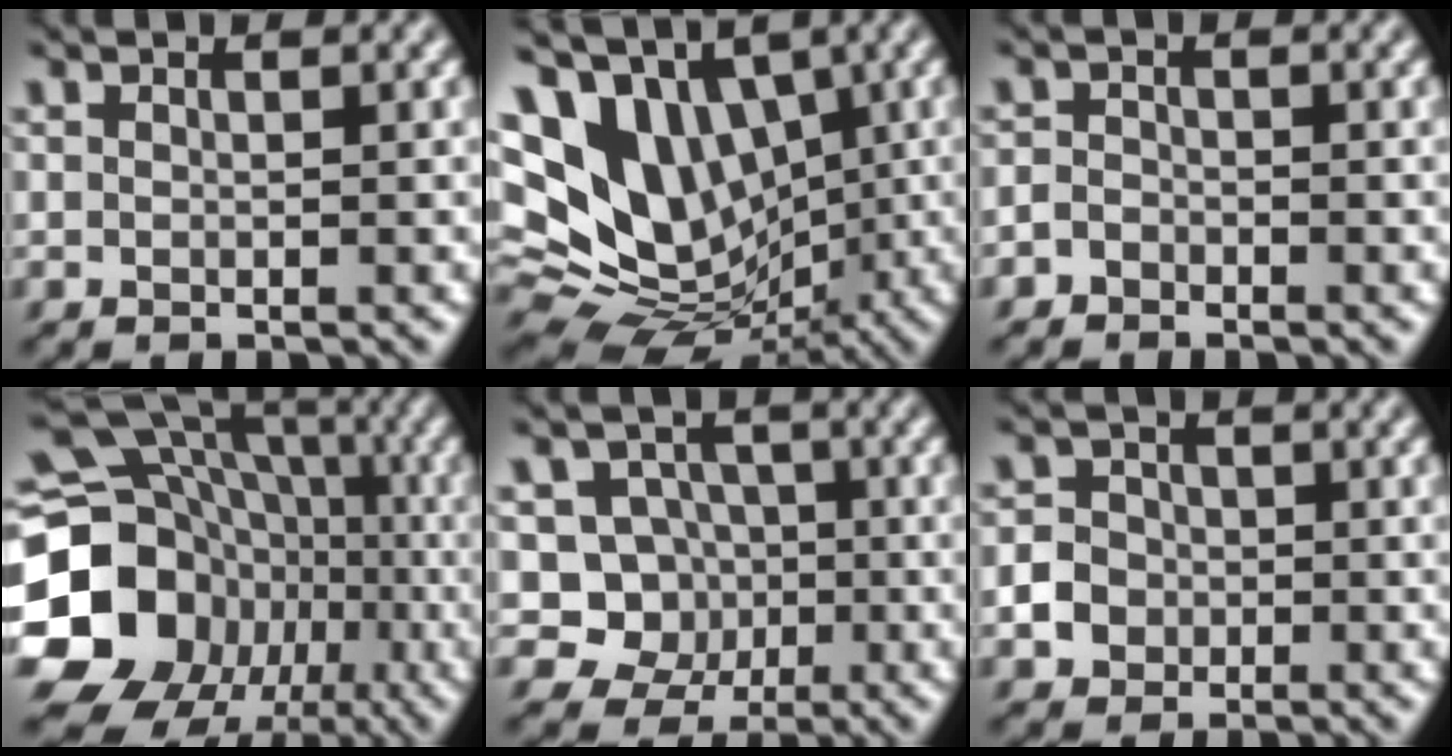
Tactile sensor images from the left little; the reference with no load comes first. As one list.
[{"total": 13.3, "force": [2.7, 9.9, 8.4], "torque": [-0.162, 0.002, 0.059]}, {"total": 1.3, "force": [-1.0, 0.9, 0.2], "torque": [0.008, 0.002, -0.023]}, {"total": 22.1, "force": [-5.2, 19.5, 8.8], "torque": [-0.178, -0.020, -0.120]}, {"total": 5.0, "force": [-0.4, 4.7, 1.7], "torque": [-0.004, -0.003, -0.030]}, {"total": 2.9, "force": [-0.9, 2.6, 1.0], "torque": [-0.006, 0.000, -0.023]}]